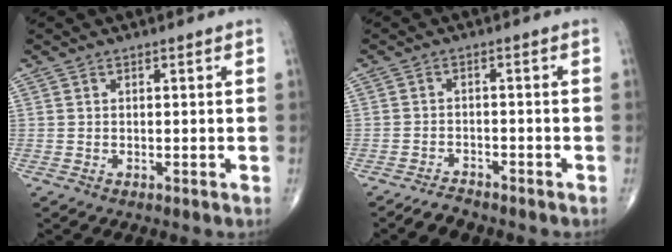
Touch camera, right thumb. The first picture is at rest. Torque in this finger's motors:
{"motor_torque": [0.45, -0.16, 0.05, -0.56, -0.01]}